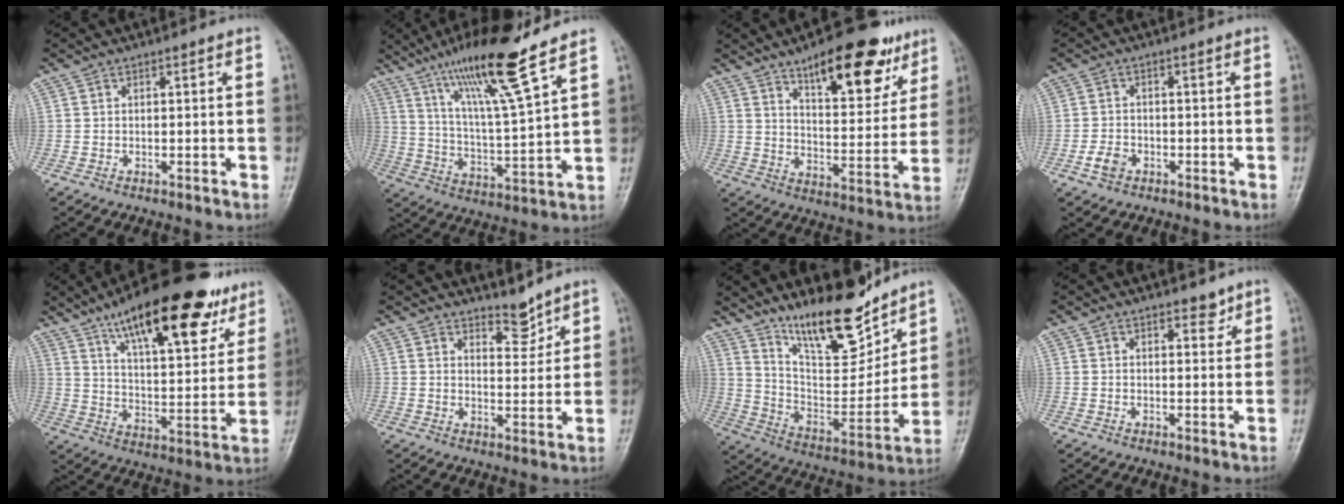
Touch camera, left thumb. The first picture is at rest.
{"total": 16.7, "force": [11.6, 1.3, 12.0], "torque": [-0.205, -0.059, 0.209]}
{"total": 17.9, "force": [11.1, 6.9, 12.2], "torque": [-0.126, -0.053, 0.168]}
{"total": 3.2, "force": [-1.6, 2.3, 1.6], "torque": [-0.028, 0.010, -0.029]}
{"total": 24.2, "force": [15.1, 8.3, 17.0], "torque": [-0.223, -0.042, 0.236]}
{"total": 4.2, "force": [3.8, 1.4, 1.1], "torque": [-0.002, -0.038, 0.065]}
{"total": 17.9, "force": [13.8, 5.5, 10.0], "torque": [-0.119, -0.091, 0.244]}
{"total": 2.9, "force": [2.1, 1.4, 1.4], "torque": [-0.004, -0.012, 0.028]}